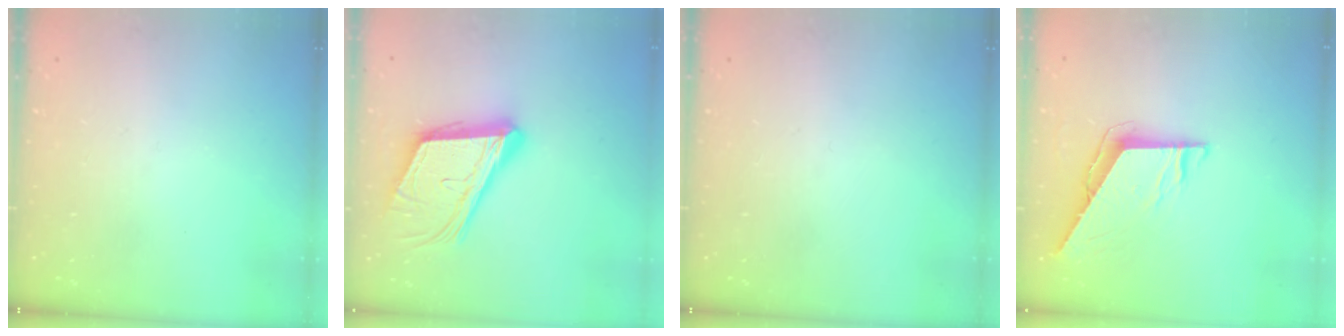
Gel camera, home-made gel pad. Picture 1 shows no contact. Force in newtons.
{"total": 20.0, "press": 19.6, "slide": 3.9}
{"total": 0.0}
{"total": 7.2, "press": 7.2, "slide": 0.5}